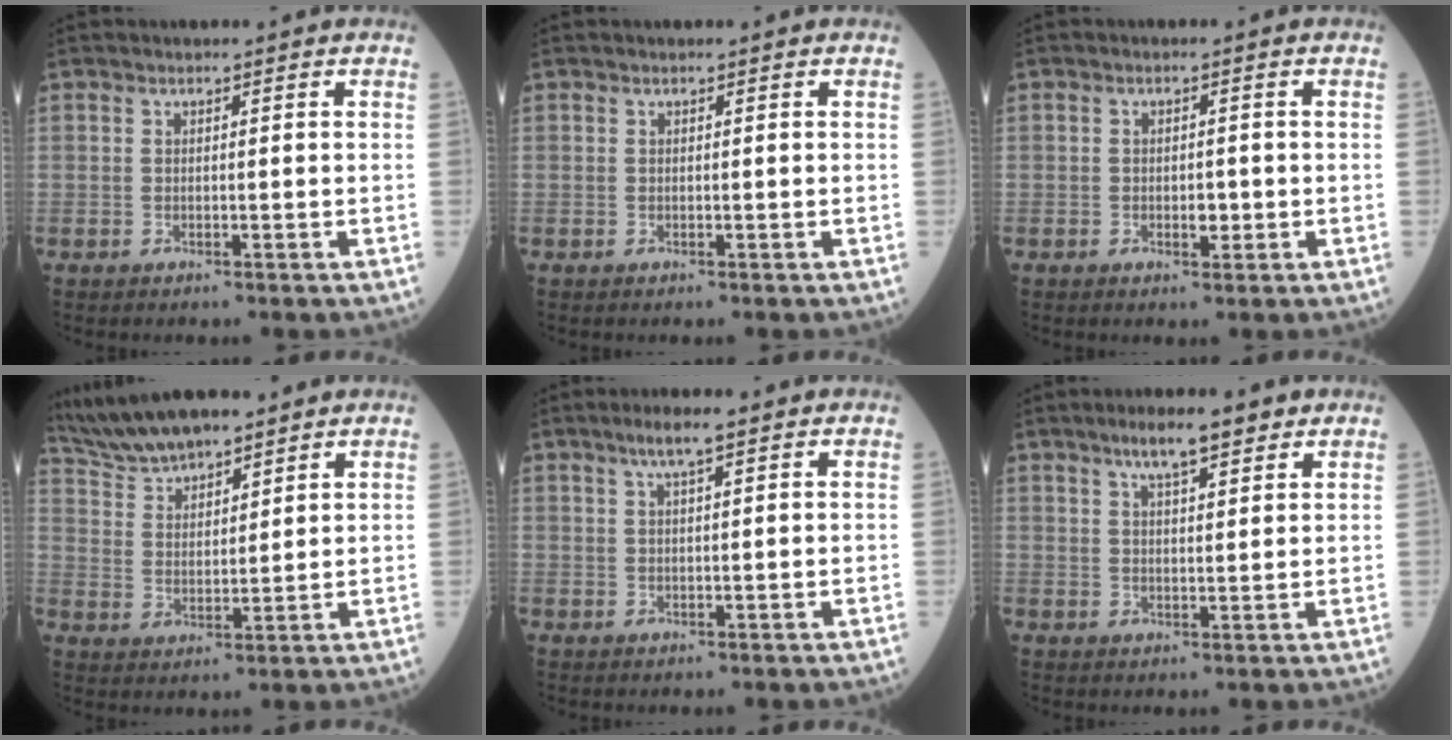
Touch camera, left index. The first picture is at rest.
{"total": 0.0}
{"total": 1.9, "force": [-0.5, 1.0, 1.6], "torque": [-0.024, 0.001, -0.004]}
{"total": 9.6, "force": [8.7, 1.9, 3.8], "torque": [-0.089, 0.023, 0.172]}
{"total": 3.5, "force": [2.2, 0.2, 2.7], "torque": [-0.058, 0.008, 0.042]}
{"total": 6.2, "force": [4.3, 1.2, 4.2], "torque": [-0.078, 0.013, 0.070]}